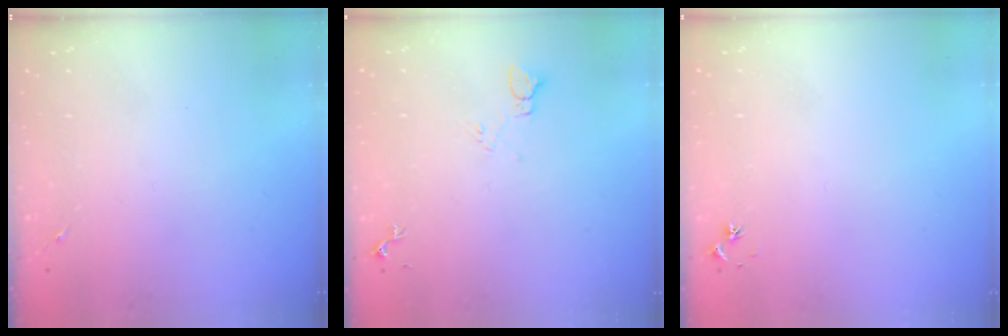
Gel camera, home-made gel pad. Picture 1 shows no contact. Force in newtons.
{"total": 4.6, "press": 4.6, "slide": 0.6}
{"total": 3.3, "press": 3.3, "slide": 0.3}